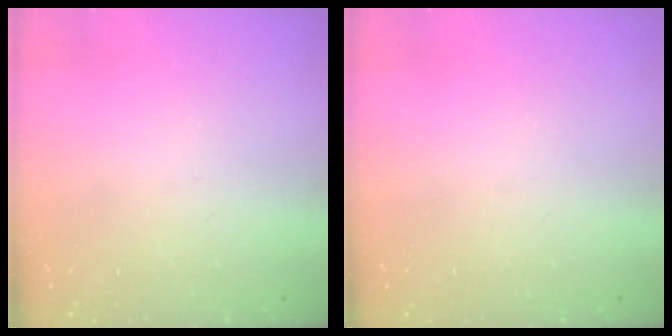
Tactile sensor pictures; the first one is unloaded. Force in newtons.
{"total": 0.0}